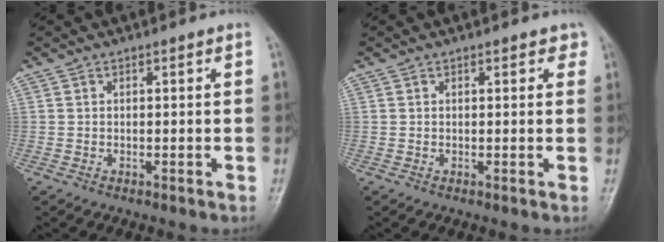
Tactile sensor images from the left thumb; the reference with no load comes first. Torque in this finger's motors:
{"motor_torque": [-0.14, -0.06, -0.05, 0.05, 0.03]}